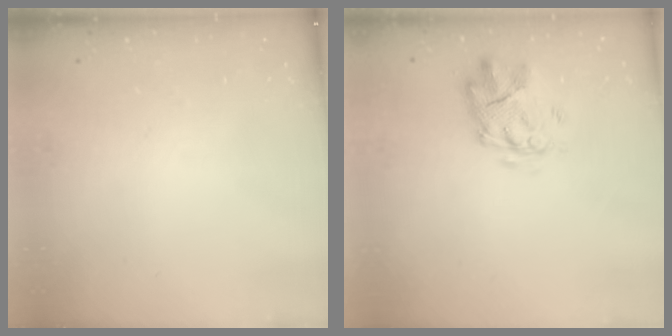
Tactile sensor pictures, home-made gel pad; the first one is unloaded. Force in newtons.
{"total": 4.0, "press": 3.6, "slide": 1.8}